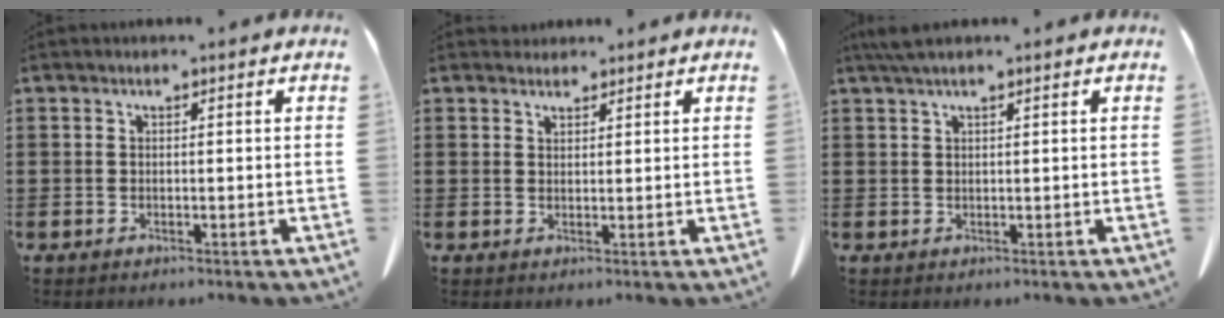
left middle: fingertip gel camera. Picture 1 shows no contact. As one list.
[{"total": 1.8, "force": [1.7, 0.7, 0.0], "torque": [-0.004, 0.002, 0.034]}, {"total": 2.4, "force": [1.6, 0.1, 1.7], "torque": [-0.036, 0.001, 0.030]}]